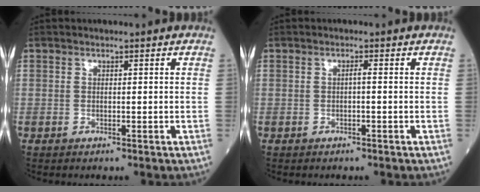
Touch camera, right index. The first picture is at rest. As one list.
[{"total": 0.7, "force": [-0.2, 0.0, 0.7], "torque": [-0.012, 0.002, -0.002]}]